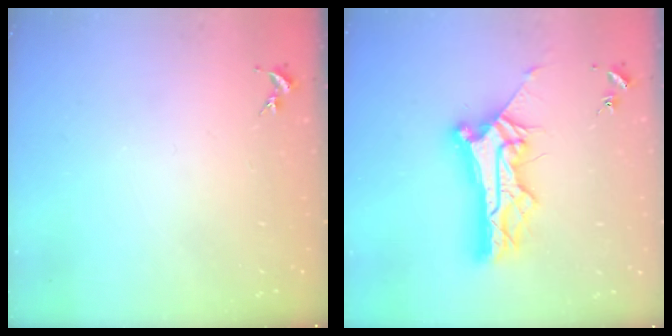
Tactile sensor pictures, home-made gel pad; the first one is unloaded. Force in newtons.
{"total": 10.4, "press": 10.3, "slide": 1.1}